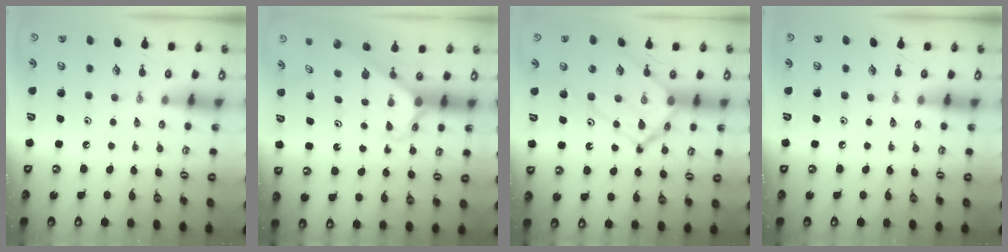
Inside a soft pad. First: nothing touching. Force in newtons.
{"total": 2.3, "press": 2.3, "slide": 0.2}
{"total": 16.0, "press": 16.0, "slide": 1.3}
{"total": 0.0}